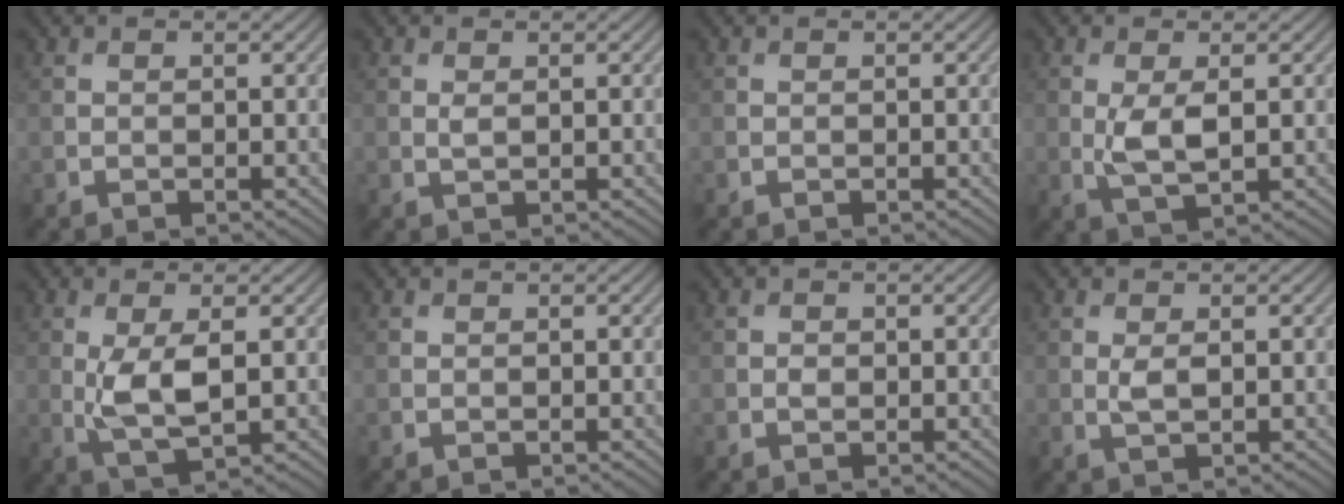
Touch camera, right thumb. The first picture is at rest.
{"total": 0.9, "force": [0.2, 0.3, 0.8], "torque": [-0.021, -0.001, 0.004]}
{"total": 0.0}
{"total": 4.2, "force": [0.1, 1.5, 3.9], "torque": [-0.091, -0.005, 0.006]}
{"total": 5.7, "force": [0.1, 2.1, 5.3], "torque": [-0.117, -0.007, 0.005]}
{"total": 0.0}
{"total": 0.7, "force": [-0.1, 0.5, 0.5], "torque": [-0.006, -0.003, -0.004]}
{"total": 1.9, "force": [0.2, 0.7, 1.8], "torque": [-0.043, -0.002, 0.005]}